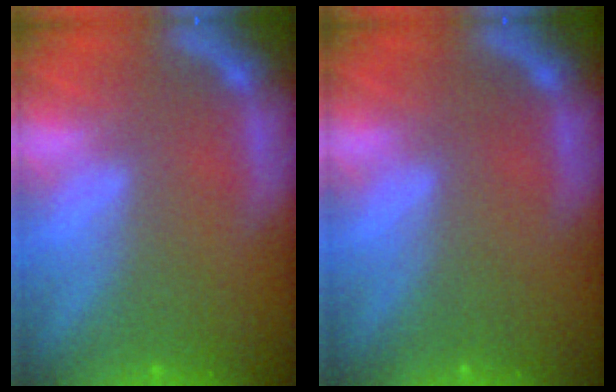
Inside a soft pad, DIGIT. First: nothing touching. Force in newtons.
{"total": 0.0}